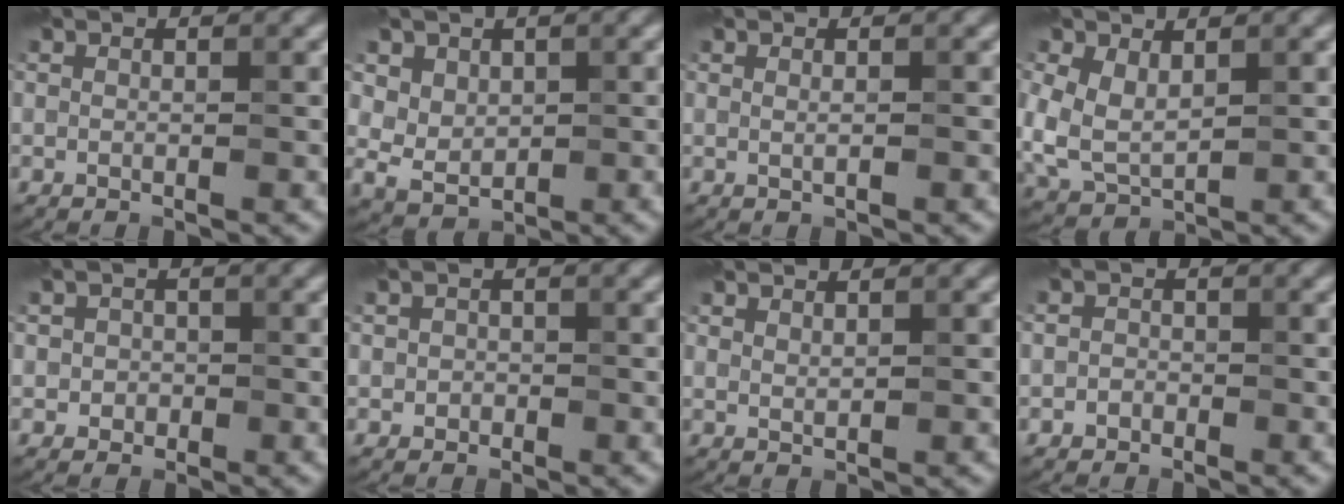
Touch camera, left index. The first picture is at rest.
{"total": 3.5, "force": [1.7, 2.6, 1.5], "torque": [-0.037, -0.011, 0.045]}
{"total": 0.6, "force": [0.1, 0.2, 0.6], "torque": [-0.009, 0.001, 0.001]}
{"total": 4.8, "force": [0.9, 3.2, 3.5], "torque": [-0.089, -0.002, 0.023]}
{"total": 1.6, "force": [-0.1, 1.5, 0.4], "torque": [0.003, -0.003, -0.004]}
{"total": 1.1, "force": [-0.2, 1.0, 0.3], "torque": [0.000, -0.003, -0.008]}
{"total": 0.9, "force": [0.7, 0.2, 0.4], "torque": [-0.010, -0.002, 0.017]}
{"total": 1.2, "force": [-0.6, 1.0, 0.2], "torque": [0.004, 0.002, -0.014]}